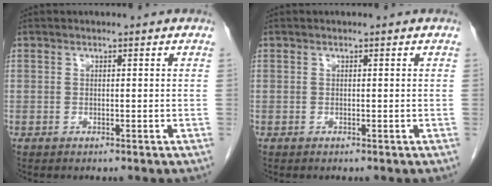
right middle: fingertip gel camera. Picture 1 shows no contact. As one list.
[{"total": 0.0}]